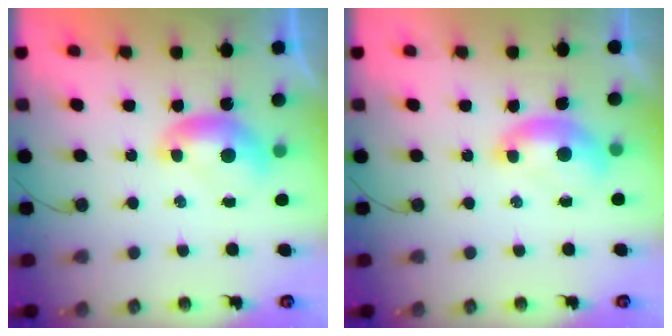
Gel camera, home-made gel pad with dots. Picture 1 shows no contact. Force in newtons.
{"total": 1.7, "press": 1.6, "slide": 0.6}